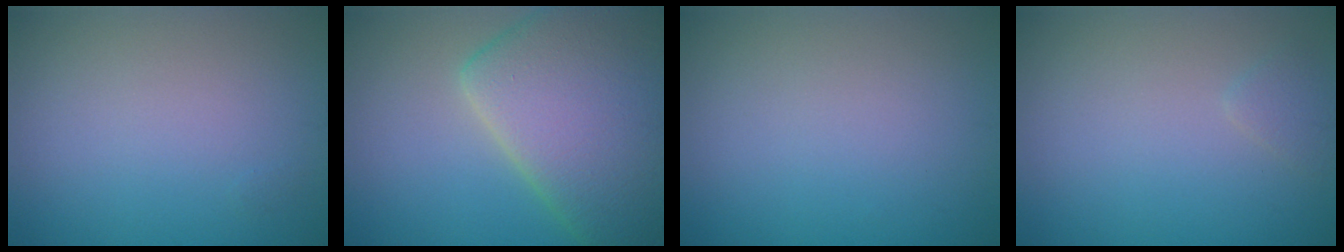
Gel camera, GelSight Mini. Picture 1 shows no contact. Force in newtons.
{"total": 12.3, "press": 12.3, "slide": 0.9}
{"total": 0.0}
{"total": 0.9, "press": 0.9, "slide": 0.1}